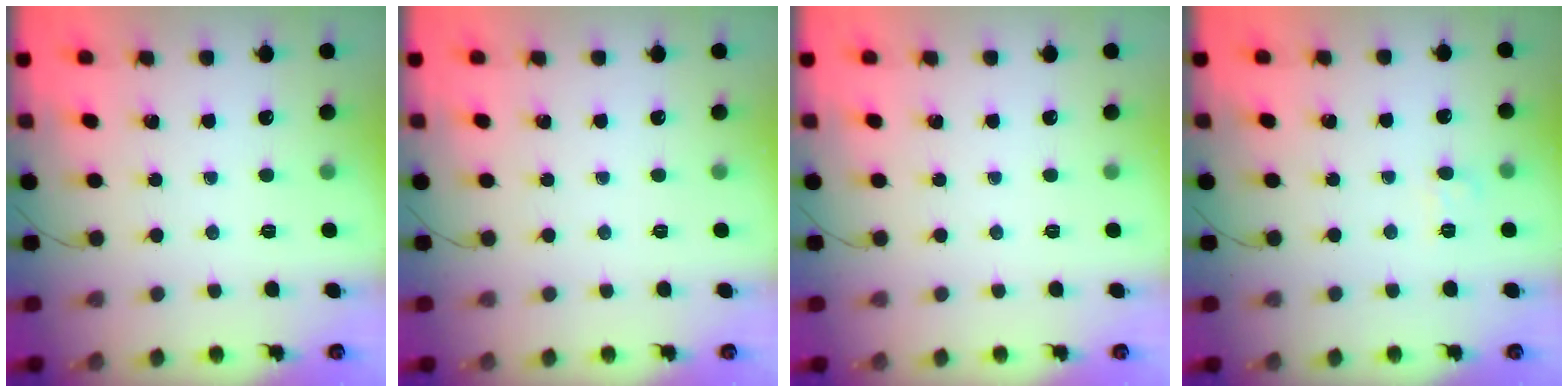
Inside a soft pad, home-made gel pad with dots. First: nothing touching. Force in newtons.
{"total": 0.0}
{"total": 0.0}
{"total": 5.4, "press": 5.3, "slide": 1.4}